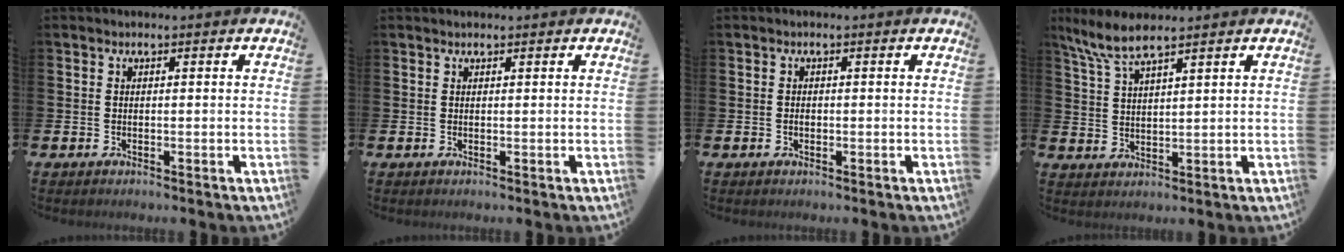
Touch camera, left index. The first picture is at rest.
{"total": 0.5, "force": [0.5, 0.0, 0.1], "torque": [0.000, 0.001, 0.009]}
{"total": 0.6, "force": [-0.2, 0.5, 0.4], "torque": [-0.014, 0.004, -0.003]}
{"total": 6.3, "force": [5.3, 1.0, 3.4], "torque": [-0.085, -0.009, 0.096]}